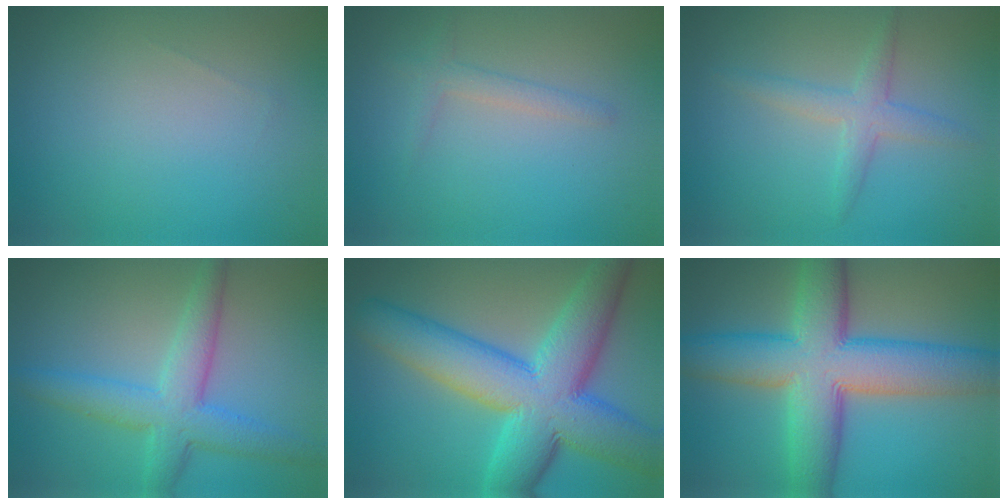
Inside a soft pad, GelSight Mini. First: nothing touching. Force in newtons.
{"total": 1.5, "press": 1.5, "slide": 0.1}
{"total": 2.5, "press": 2.5, "slide": 0.1}
{"total": 5.3, "press": 5.3, "slide": 0.0}
{"total": 12.0, "press": 12.0, "slide": 0.2}
{"total": 11.3, "press": 11.3, "slide": 0.4}